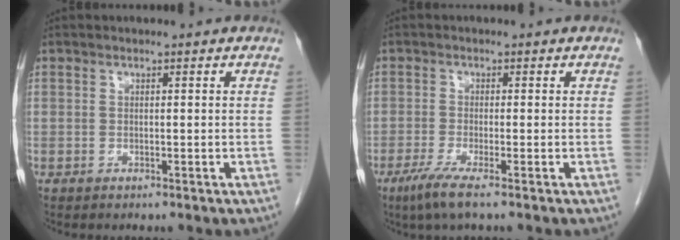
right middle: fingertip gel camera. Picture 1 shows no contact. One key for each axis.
{"total": 4.0, "fx": -2.5, "fy": -0.1, "fz": 3.1, "tx": -0.067, "ty": -0.014, "tz": -0.051}